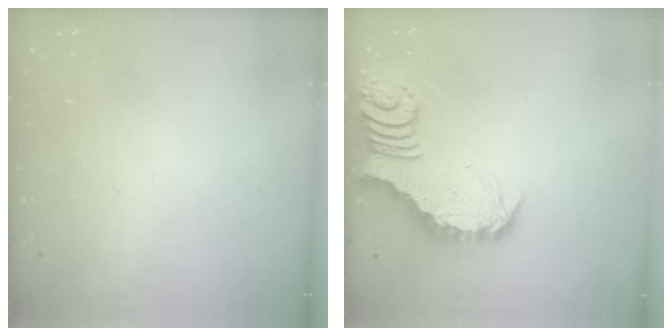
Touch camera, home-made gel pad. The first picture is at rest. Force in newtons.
{"total": 6.0, "press": 5.9, "slide": 0.7}